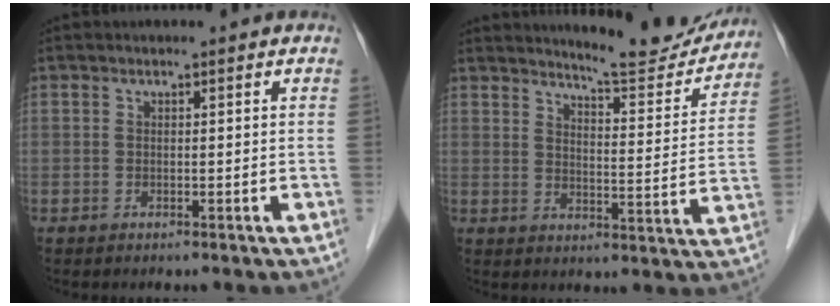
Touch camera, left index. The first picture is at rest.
{"total": 12.8, "force": [12.3, 1.0, 3.1], "torque": [-0.040, -0.036, 0.154]}